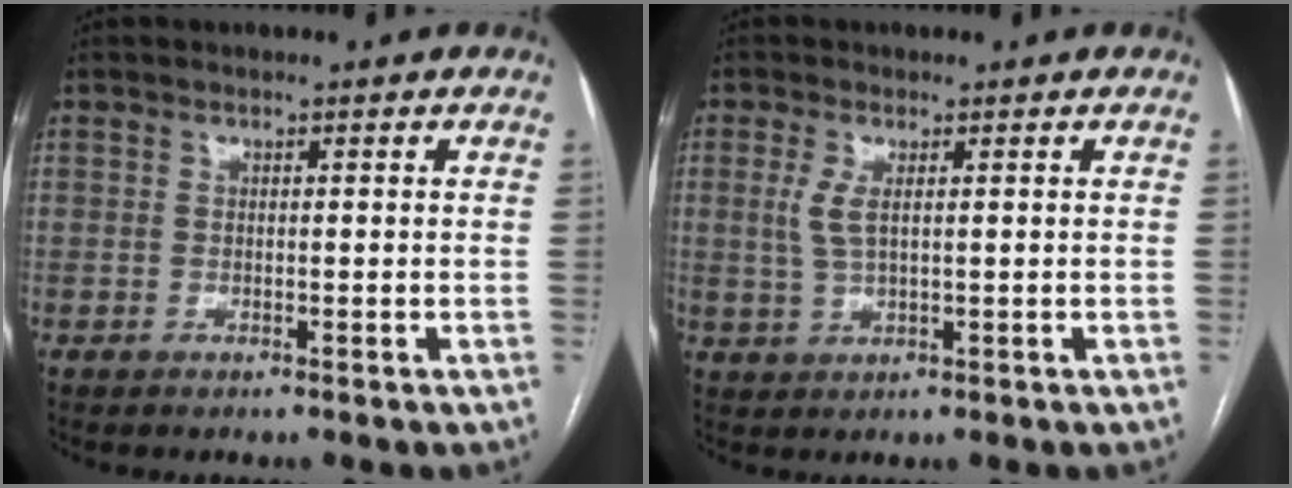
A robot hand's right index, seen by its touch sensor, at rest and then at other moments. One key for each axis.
{"total": 3.3, "fx": 0.8, "fy": 1.1, "fz": 3.1, "tx": -0.074, "ty": 0.000, "tz": 0.021}